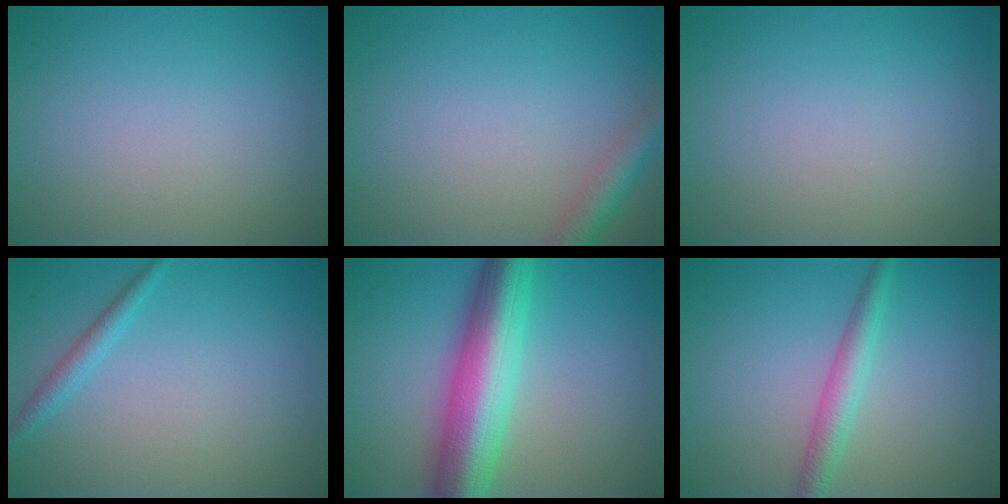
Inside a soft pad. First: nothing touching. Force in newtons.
{"total": 2.9, "press": 2.9, "slide": 0.2}
{"total": 0.0}
{"total": 1.5, "press": 1.5, "slide": 0.0}
{"total": 9.5, "press": 9.5, "slide": 0.1}
{"total": 2.6, "press": 2.6, "slide": 0.0}